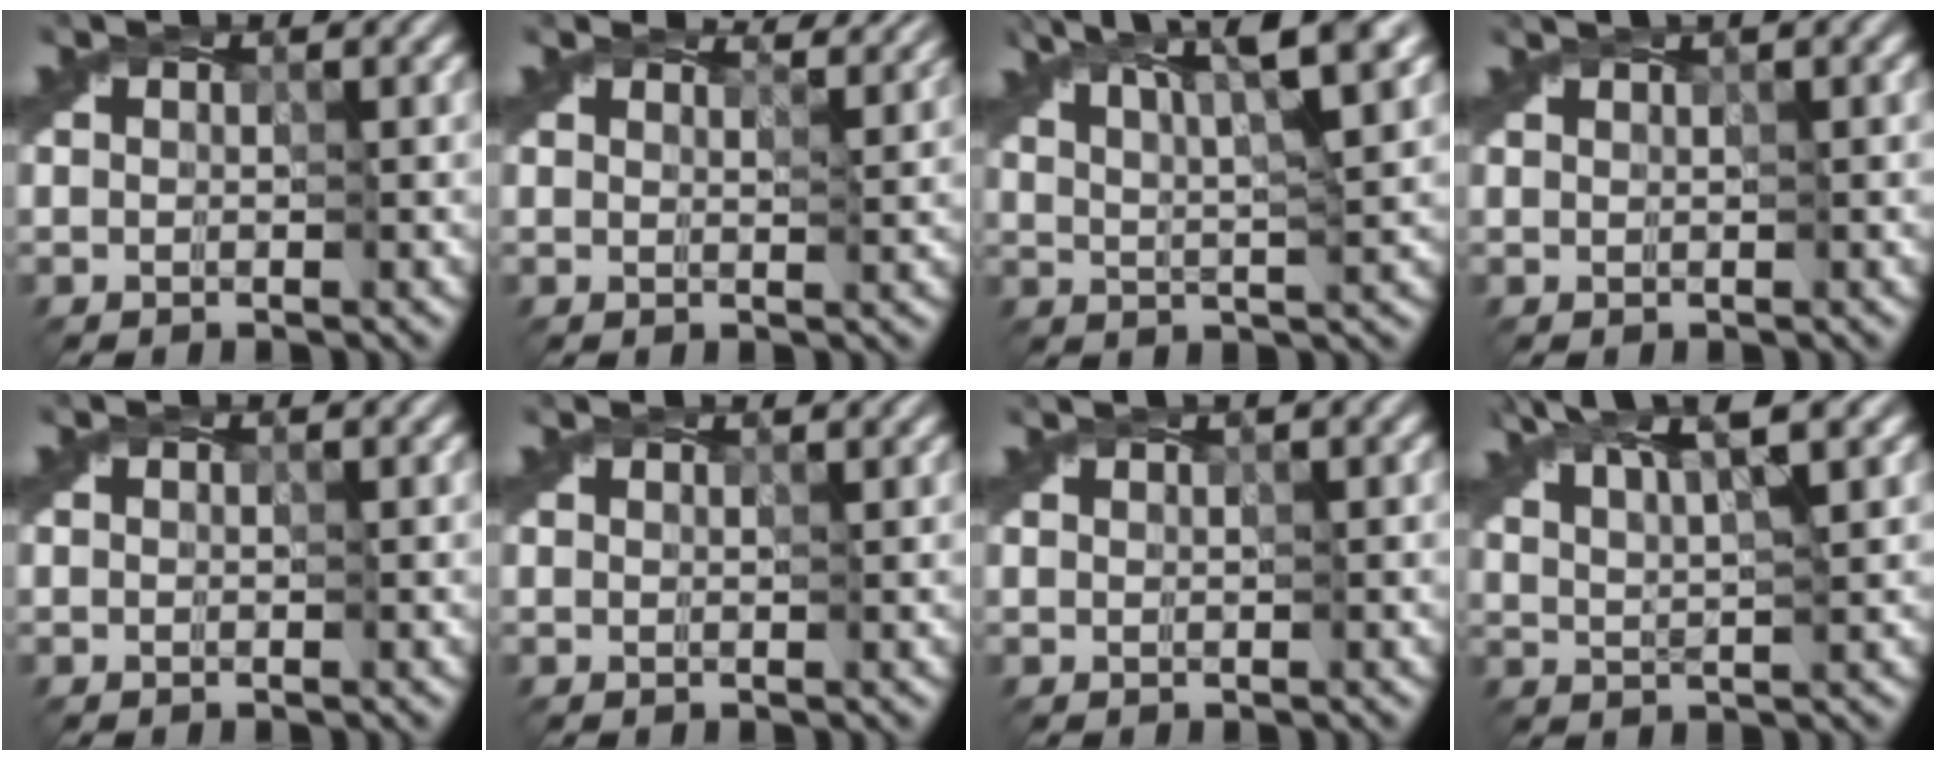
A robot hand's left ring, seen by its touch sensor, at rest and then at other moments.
{"total": 3.4, "force": [2.9, 0.8, 1.6], "torque": [-0.032, 0.003, 0.028]}
{"total": 8.1, "force": [5.6, 1.3, 5.6], "torque": [-0.072, 0.028, 0.067]}
{"total": 1.7, "force": [0.9, 0.1, 1.5], "torque": [-0.020, 0.007, 0.009]}
{"total": 0.0}
{"total": 1.2, "force": [1.1, 0.1, 0.5], "torque": [-0.007, 0.002, 0.006]}
{"total": 1.2, "force": [0.7, 0.0, 1.0], "torque": [-0.014, 0.006, 0.006]}
{"total": 6.9, "force": [5.2, 1.5, 4.4], "torque": [-0.059, 0.027, 0.058]}